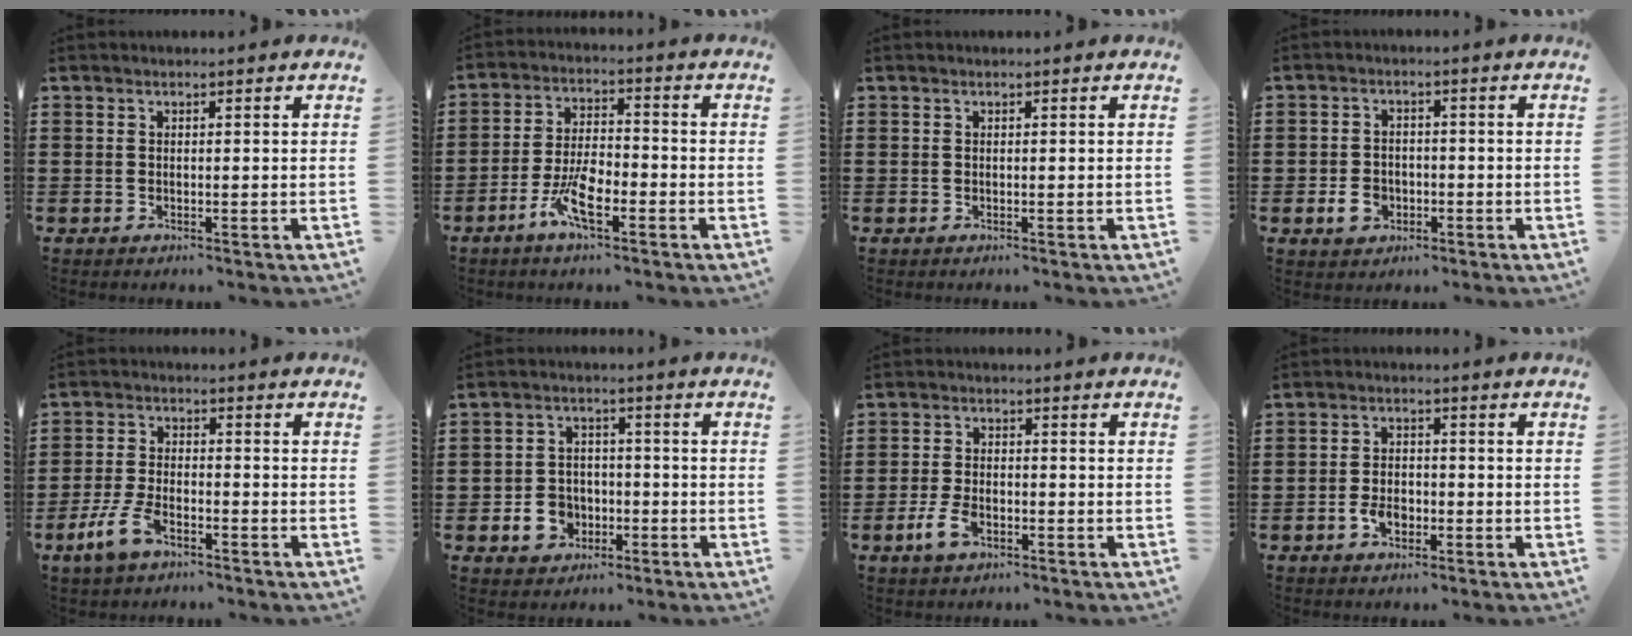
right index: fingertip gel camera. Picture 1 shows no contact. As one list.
[{"total": 6.9, "force": [-3.6, 2.3, 5.4], "torque": [-0.119, -0.003, -0.070]}, {"total": 0.0}, {"total": 3.8, "force": [-1.5, 2.8, 2.1], "torque": [-0.049, 0.000, -0.029]}, {"total": 6.0, "force": [-3.5, 2.5, 4.2], "torque": [-0.103, -0.001, -0.071]}, {"total": 5.6, "force": [-2.0, 4.7, 2.4], "torque": [-0.064, 0.007, -0.038]}, {"total": 4.2, "force": [-1.9, 2.2, 3.0], "torque": [-0.079, -0.006, -0.041]}, {"total": 3.8, "force": [-1.6, 2.4, 2.5], "torque": [-0.053, 0.003, -0.032]}]